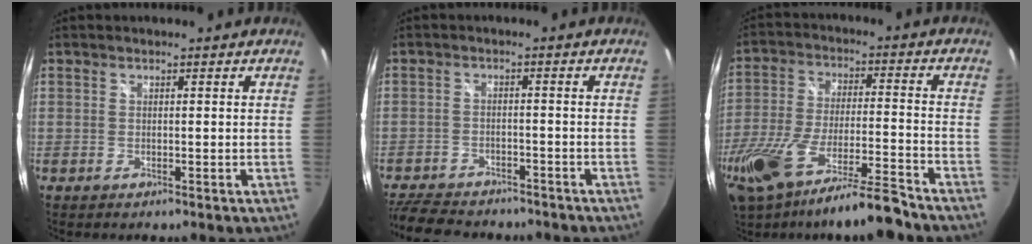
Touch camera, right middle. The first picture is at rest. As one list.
[{"total": 12.5, "force": [-10.7, 4.3, 4.7], "torque": [-0.124, -0.010, -0.170]}, {"total": 20.4, "force": [-15.6, 2.4, 13.0], "torque": [-0.259, -0.056, -0.259]}]